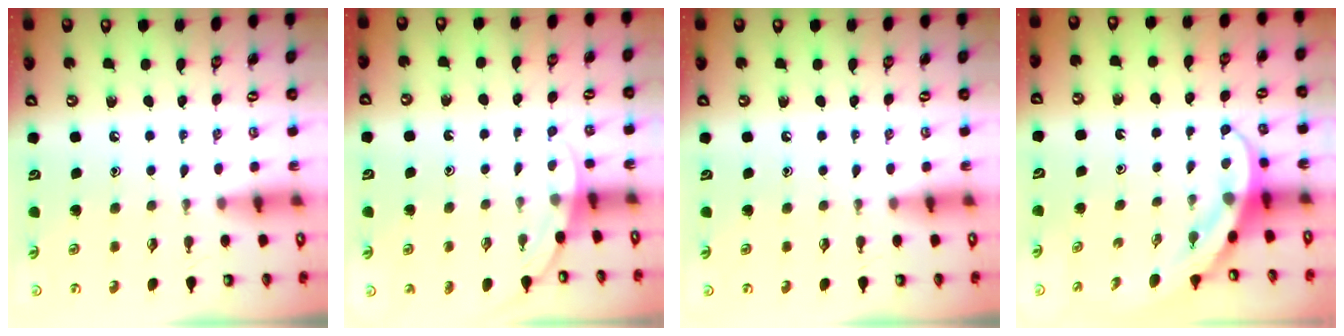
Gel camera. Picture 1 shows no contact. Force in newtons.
{"total": 3.9, "press": 3.9, "slide": 0.3}
{"total": 0.0}
{"total": 4.0, "press": 4.0, "slide": 0.4}